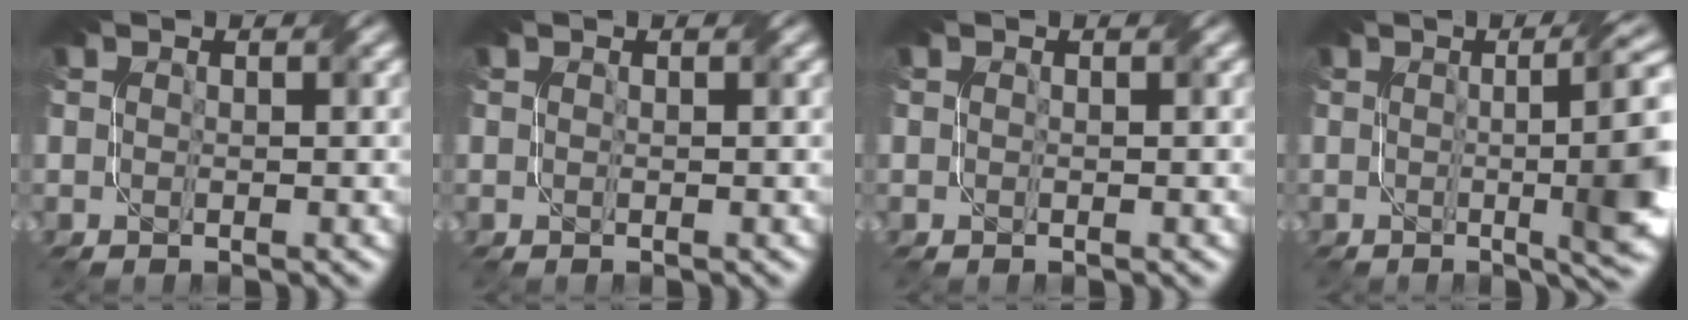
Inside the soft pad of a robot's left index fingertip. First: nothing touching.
{"total": 0.0}
{"total": 0.0}
{"total": 11.0, "force": [0.5, 3.2, 10.5], "torque": [-0.087, 0.016, -0.003]}